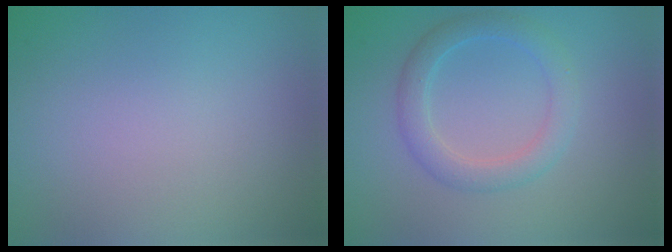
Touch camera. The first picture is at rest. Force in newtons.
{"total": 3.0, "press": 3.0, "slide": 0.2}